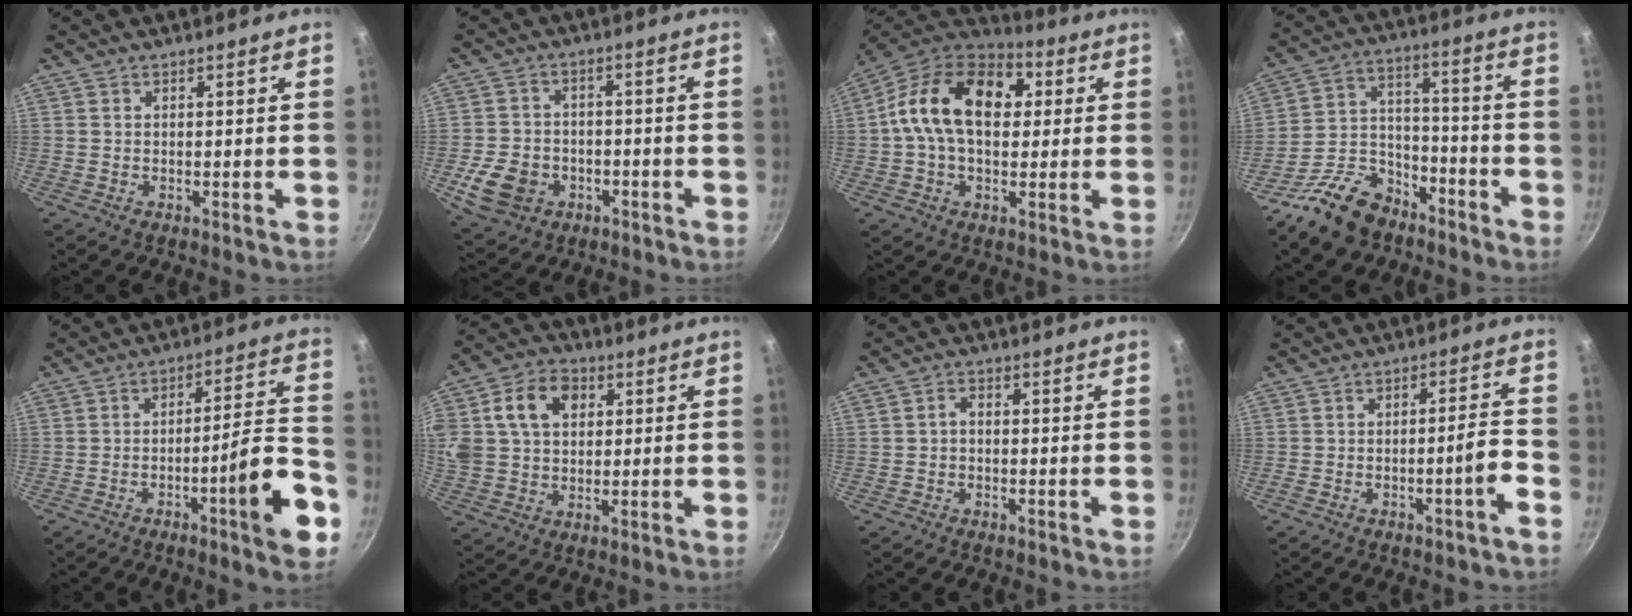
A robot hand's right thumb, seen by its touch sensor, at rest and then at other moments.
{"total": 11.1, "force": [-3.6, 8.2, 6.6], "torque": [-0.126, 0.018, -0.052]}
{"total": 19.5, "force": [3.2, 12.8, 14.4], "torque": [-0.210, 0.025, 0.031]}
{"total": 15.1, "force": [-10.5, 8.9, 6.3], "torque": [-0.094, 0.087, -0.183]}
{"total": 14.2, "force": [-6.1, 2.2, 12.7], "torque": [-0.168, 0.041, -0.093]}
{"total": 18.9, "force": [5.2, 14.2, 11.3], "torque": [-0.239, 0.033, 0.088]}
{"total": 1.9, "force": [-0.4, 1.3, 1.3], "torque": [-0.022, 0.013, -0.009]}
{"total": 5.2, "force": [-2.7, 0.1, 4.4], "torque": [-0.075, 0.032, -0.034]}